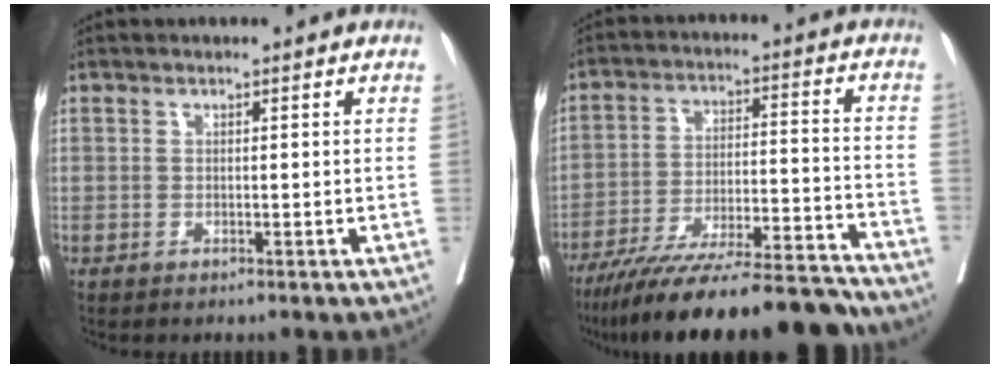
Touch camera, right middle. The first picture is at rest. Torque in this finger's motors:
{"motor_torque": [1.04, -1.10, 0.38, 0.10]}